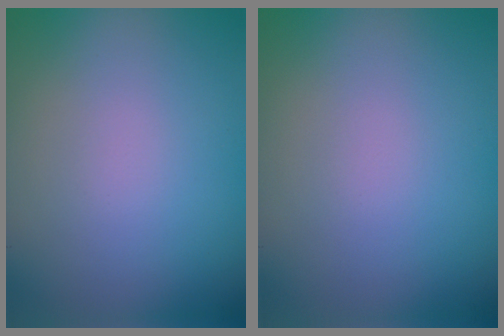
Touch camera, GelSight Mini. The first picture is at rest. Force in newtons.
{"total": 0.0}